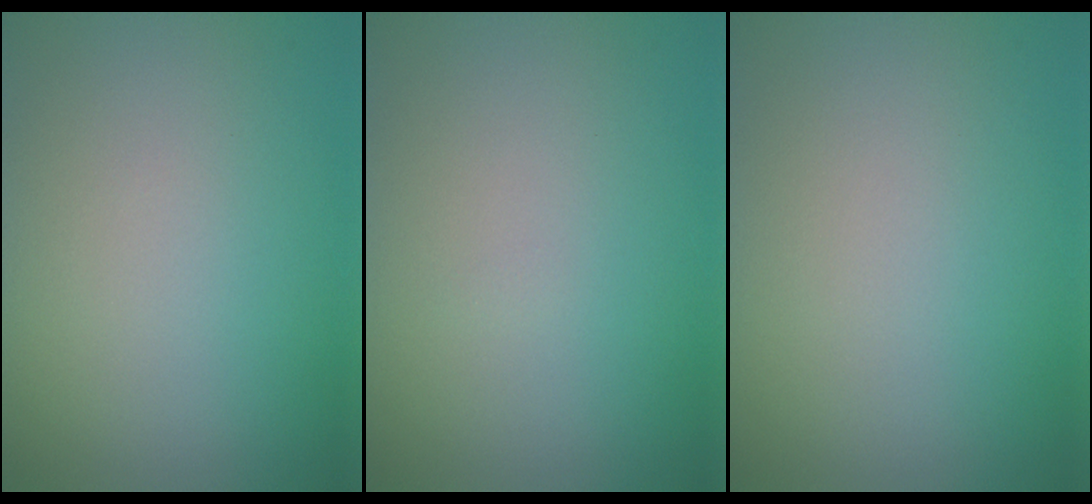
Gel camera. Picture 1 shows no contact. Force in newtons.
{"total": 0.0}
{"total": 0.0}